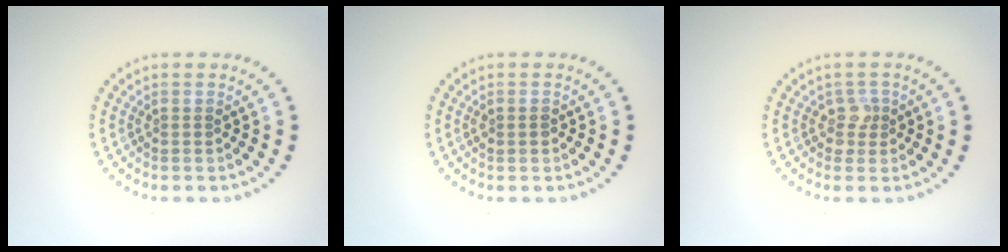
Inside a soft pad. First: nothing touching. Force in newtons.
{"total": 0.8, "press": 0.8, "slide": 0.1}
{"total": 1.5, "press": 1.2, "slide": 0.9}